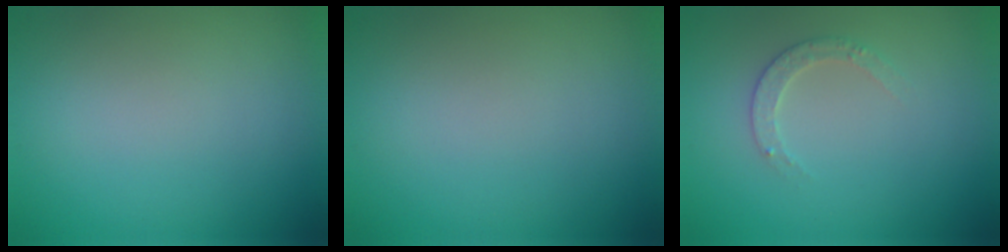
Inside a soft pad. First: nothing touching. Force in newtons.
{"total": 0.0}
{"total": 1.8, "press": 1.8, "slide": 0.4}